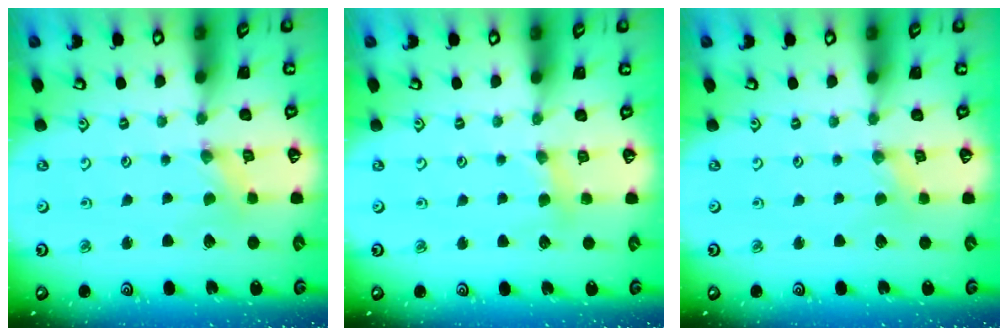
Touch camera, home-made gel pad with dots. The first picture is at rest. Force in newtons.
{"total": 4.0, "press": 4.0, "slide": 0.6}
{"total": 0.0}